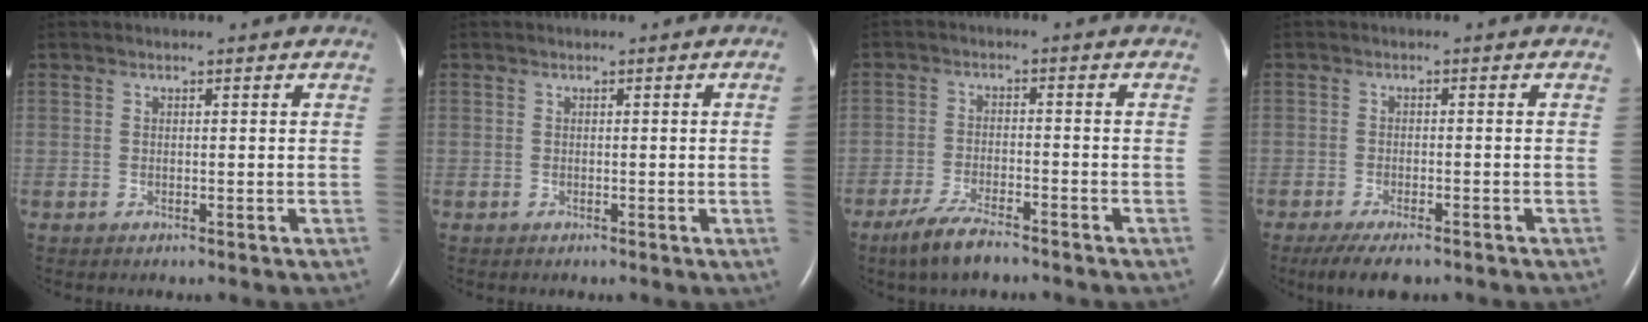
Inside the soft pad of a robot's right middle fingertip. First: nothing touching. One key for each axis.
{"total": 1.8, "fx": -0.1, "fy": -0.8, "fz": 1.6, "tx": -0.019, "ty": -0.002, "tz": 0.000}
{"total": 6.0, "fx": -4.6, "fy": 1.0, "fz": 3.7, "tx": -0.088, "ty": -0.014, "tz": -0.084}
{"total": 6.3, "fx": -4.7, "fy": 1.8, "fz": 3.7, "tx": -0.061, "ty": -0.012, "tz": -0.076}